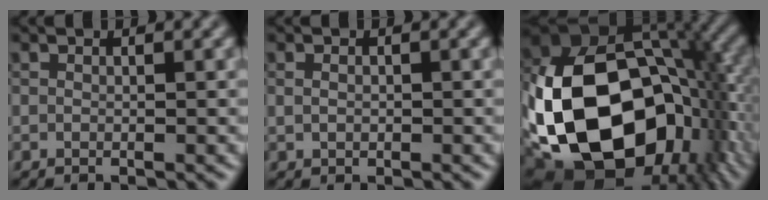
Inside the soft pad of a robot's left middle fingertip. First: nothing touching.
{"total": 1.0, "force": [0.1, 0.8, 0.6], "torque": [-0.010, 0.000, 0.006]}
{"total": 19.4, "force": [-3.0, 13.4, 13.7], "torque": [-0.296, -0.020, -0.042]}